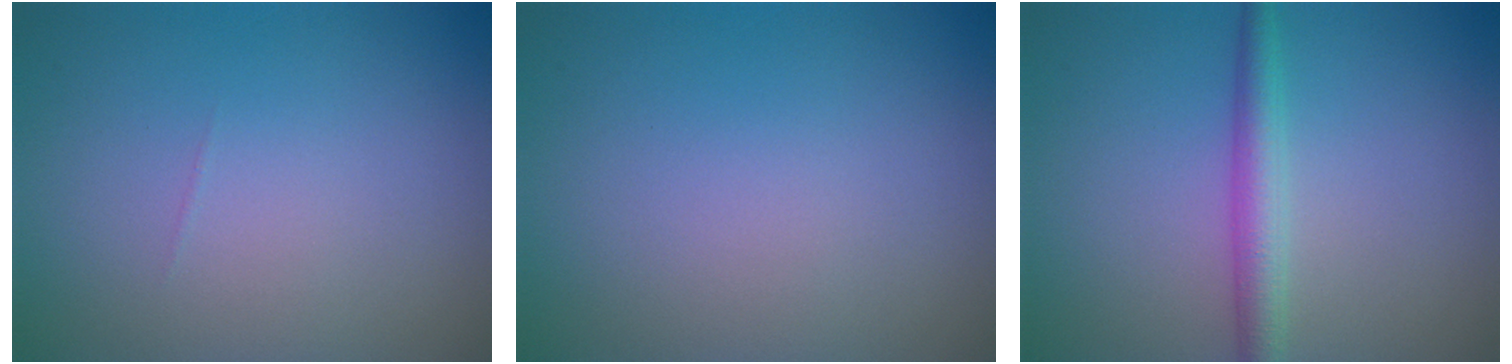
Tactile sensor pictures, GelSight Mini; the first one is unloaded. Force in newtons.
{"total": 0.0}
{"total": 2.9, "press": 2.9, "slide": 0.1}